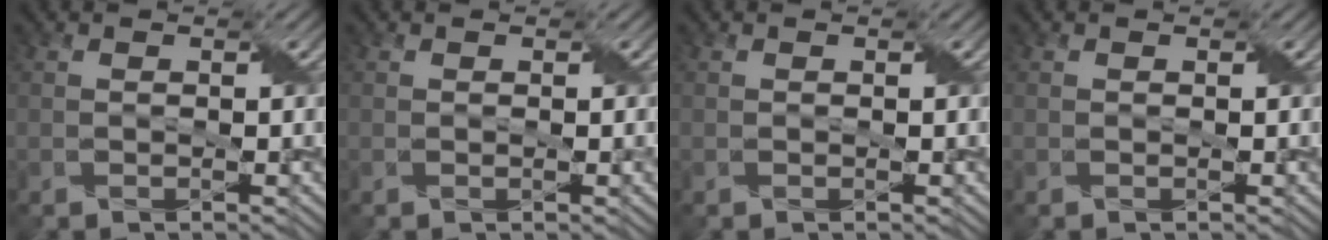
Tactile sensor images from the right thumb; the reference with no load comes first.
{"total": 0.8, "force": [0.1, 0.1, 0.8], "torque": [-0.012, 0.001, 0.001]}
{"total": 0.0}
{"total": 0.0}